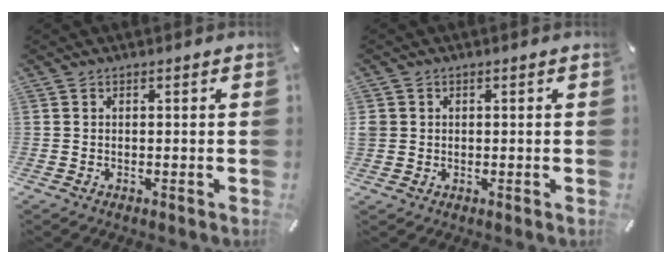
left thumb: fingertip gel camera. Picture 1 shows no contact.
{"total": 2.4, "force": [0.6, 2.3, 0.4], "torque": [-0.007, 0.005, 0.012]}